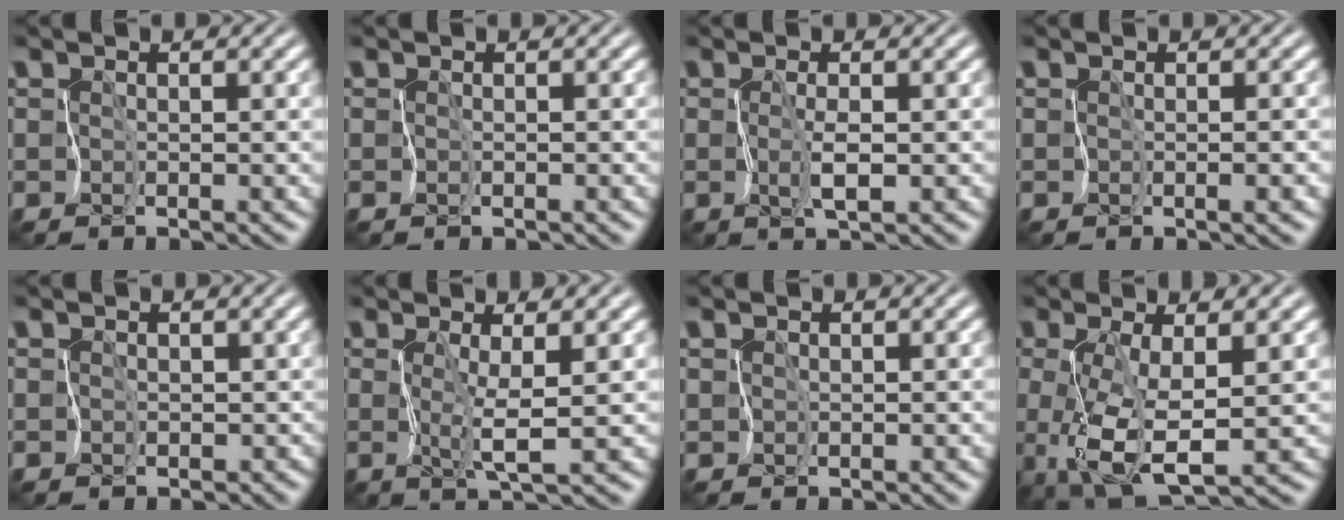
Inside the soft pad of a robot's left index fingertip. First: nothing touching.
{"total": 0.0}
{"total": 1.5, "force": [-0.4, 0.2, 1.4], "torque": [-0.033, -0.003, -0.004]}
{"total": 1.3, "force": [-0.5, 0.5, 1.1], "torque": [-0.006, -0.006, 0.002]}
{"total": 1.6, "force": [0.1, 1.6, 0.3], "torque": [0.007, 0.009, 0.000]}
{"total": 2.2, "force": [0.5, -0.3, 2.1], "torque": [-0.045, -0.007, 0.013]}
{"total": 0.5, "force": [0.2, 0.5, 0.0], "torque": [0.003, 0.000, 0.004]}
{"total": 4.9, "force": [-0.3, 1.3, 4.7], "torque": [-0.103, -0.010, -0.003]}